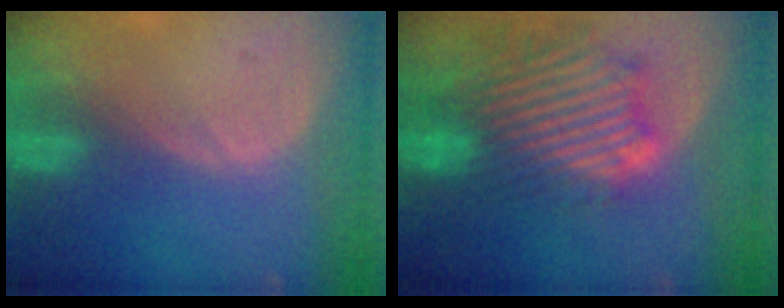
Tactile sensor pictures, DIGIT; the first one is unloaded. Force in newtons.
{"total": 12.9, "press": 11.5, "slide": 5.8}